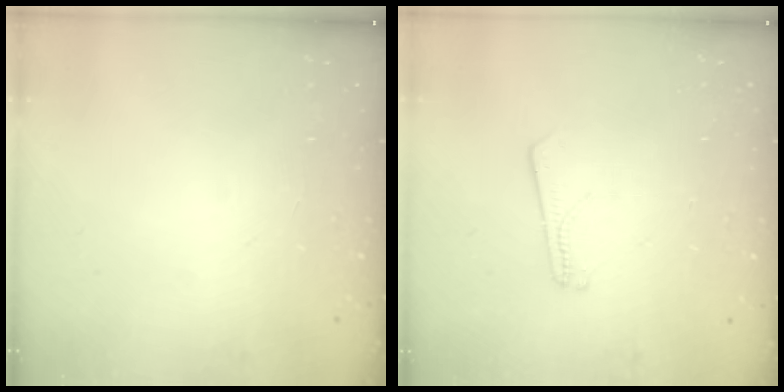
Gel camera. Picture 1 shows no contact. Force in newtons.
{"total": 2.6, "press": 2.6, "slide": 0.3}